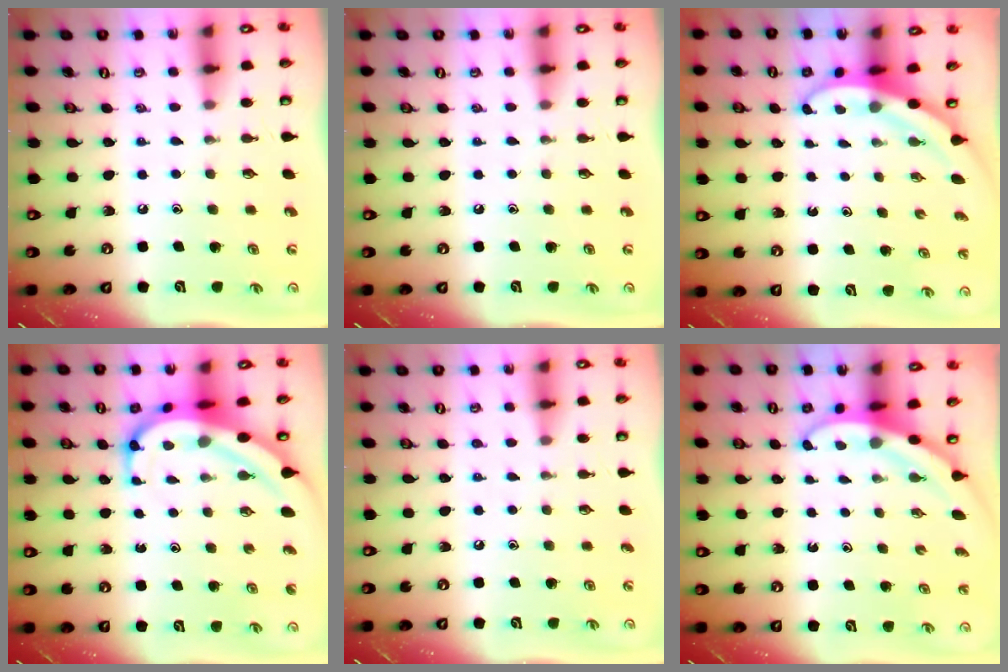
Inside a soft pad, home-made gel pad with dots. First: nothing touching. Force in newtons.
{"total": 0.0}
{"total": 3.4, "press": 3.4, "slide": 0.1}
{"total": 9.0, "press": 9.0, "slide": 0.9}
{"total": 2.7, "press": 2.7, "slide": 0.2}
{"total": 2.9, "press": 2.9, "slide": 0.1}